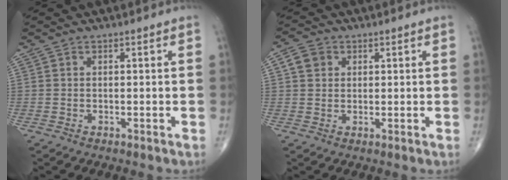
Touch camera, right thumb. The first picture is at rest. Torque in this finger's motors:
{"motor_torque": [-0.35, 0.32, 0.02, -0.02, 0.01]}